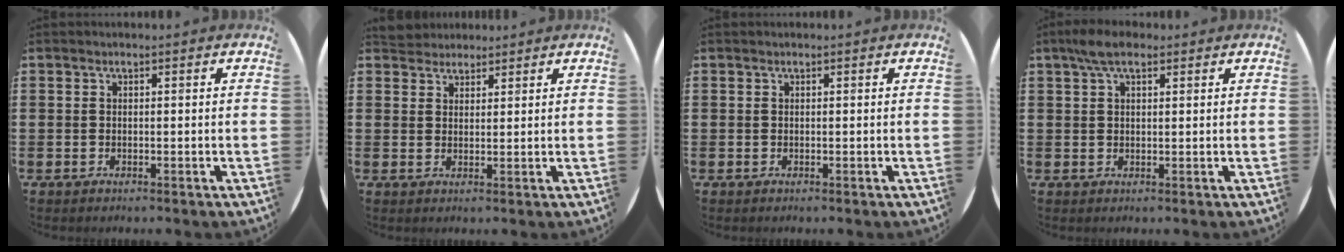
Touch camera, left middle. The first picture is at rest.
{"total": 2.5, "force": [2.4, 0.8, -0.4], "torque": [0.002, 0.001, 0.047]}
{"total": 0.0}
{"total": 2.5, "force": [1.6, 1.0, 1.7], "torque": [-0.028, 0.004, 0.026]}